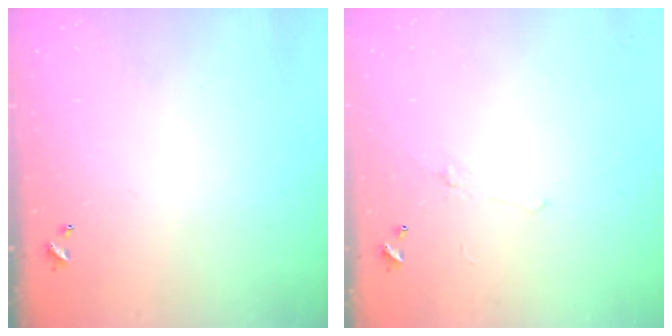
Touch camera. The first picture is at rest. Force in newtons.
{"total": 0.9, "press": 0.5, "slide": 0.7}